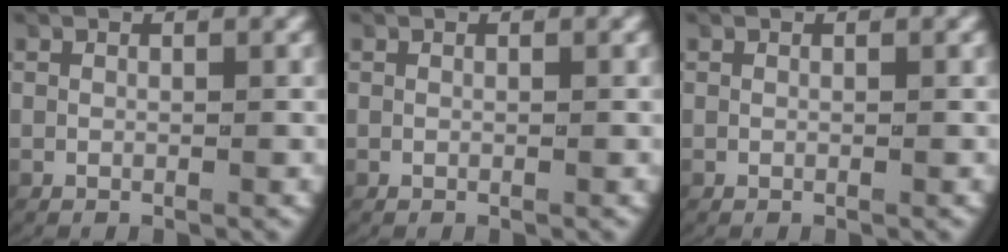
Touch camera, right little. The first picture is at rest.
{"total": 0.0}
{"total": 0.0}